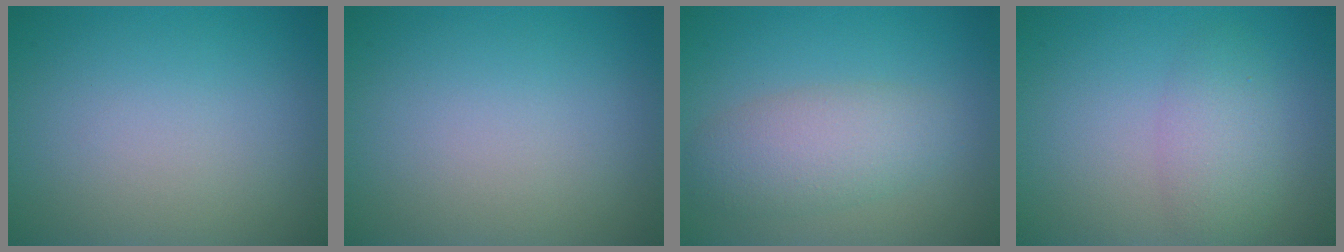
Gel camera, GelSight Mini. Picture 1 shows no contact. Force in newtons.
{"total": 0.0}
{"total": 4.2, "press": 4.2, "slide": 0.2}
{"total": 2.8, "press": 2.8, "slide": 0.1}